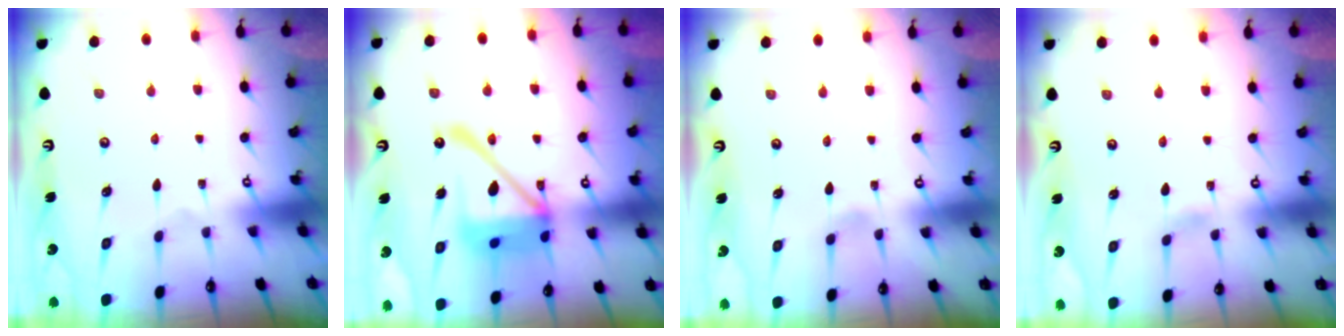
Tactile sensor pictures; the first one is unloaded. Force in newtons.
{"total": 20.2, "press": 20.1, "slide": 2.3}
{"total": 1.9, "press": 1.9, "slide": 0.2}
{"total": 1.2, "press": 1.2, "slide": 0.1}